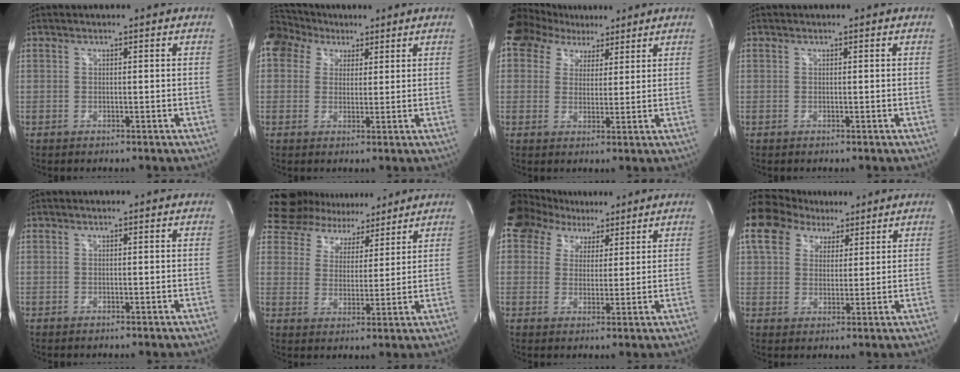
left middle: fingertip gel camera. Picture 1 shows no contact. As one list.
[{"total": 12.0, "force": [7.2, 8.6, 4.4], "torque": [-0.125, 0.066, 0.134]}, {"total": 12.4, "force": [8.9, 7.8, 3.8], "torque": [-0.101, 0.050, 0.156]}, {"total": 0.0}, {"total": 0.0}, {"total": 14.7, "force": [12.5, 6.5, 4.0], "torque": [-0.078, 0.032, 0.190]}, {"total": 13.6, "force": [9.1, 9.0, 4.5], "torque": [-0.119, 0.056, 0.160]}, {"total": 18.3, "force": [11.6, 12.1, 7.4], "torque": [-0.214, 0.078, 0.213]}]